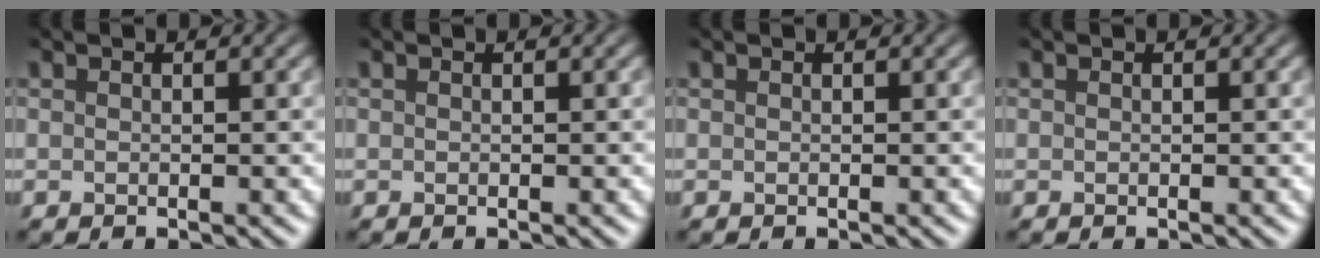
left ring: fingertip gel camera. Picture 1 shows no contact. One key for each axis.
{"total": 0.0}
{"total": 0.0}
{"total": 0.0}